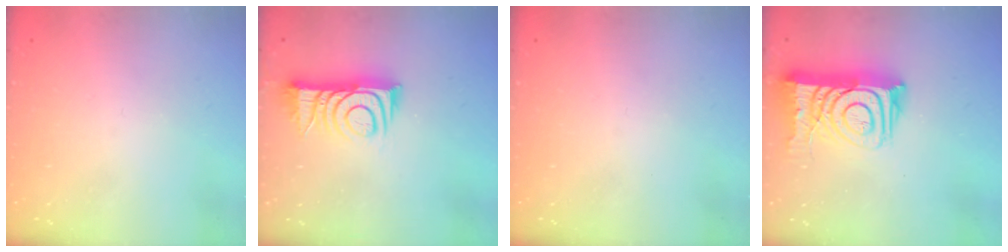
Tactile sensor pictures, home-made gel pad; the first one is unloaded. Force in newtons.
{"total": 10.8, "press": 10.8, "slide": 0.3}
{"total": 0.0}
{"total": 16.4, "press": 16.3, "slide": 1.6}